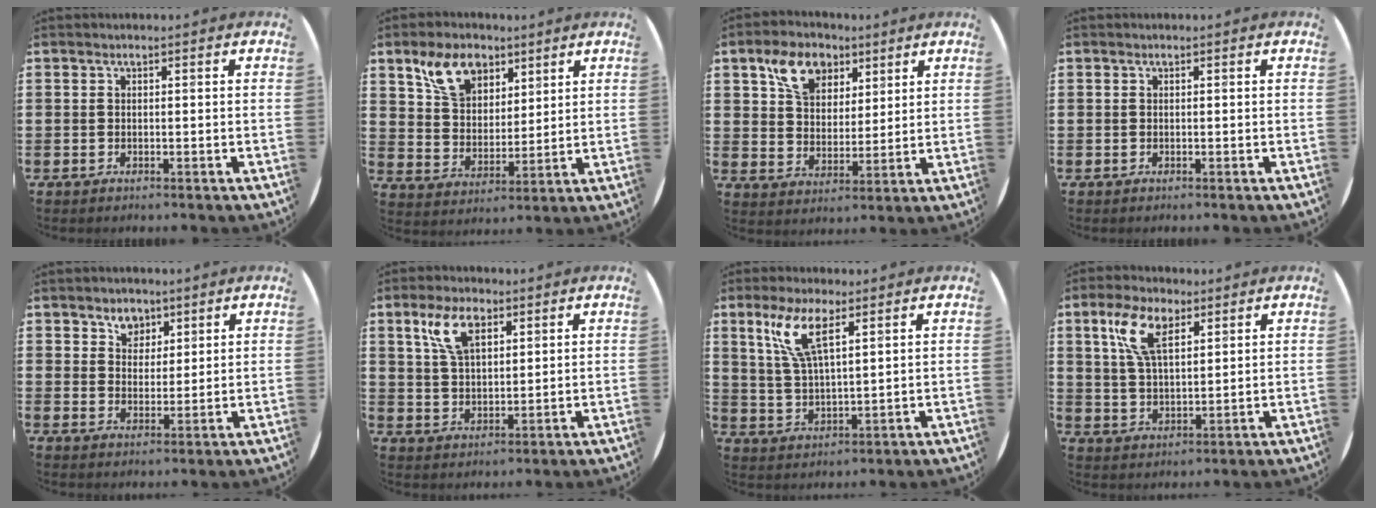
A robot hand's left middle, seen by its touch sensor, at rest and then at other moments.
{"total": 8.0, "force": [5.5, 4.6, 3.5], "torque": [-0.081, 0.001, 0.104]}
{"total": 7.6, "force": [4.8, 4.8, 3.5], "torque": [-0.072, 0.008, 0.089]}
{"total": 0.0}
{"total": 3.6, "force": [2.6, 2.4, 0.3], "torque": [-0.008, 0.004, 0.047]}
{"total": 6.7, "force": [3.7, 3.3, 4.5], "torque": [-0.092, 0.008, 0.064]}
{"total": 7.2, "force": [4.3, 1.8, 5.4], "torque": [-0.120, 0.004, 0.075]}
{"total": 7.9, "force": [4.6, 3.4, 5.4], "torque": [-0.121, 0.011, 0.082]}